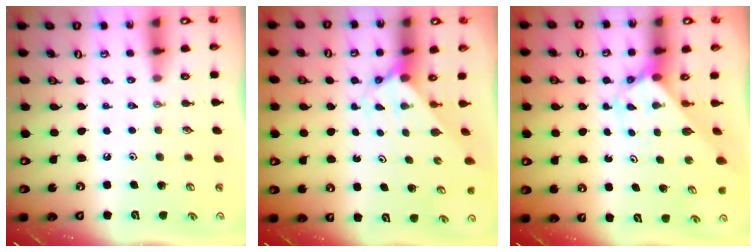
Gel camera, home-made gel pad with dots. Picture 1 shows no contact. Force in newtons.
{"total": 2.0, "press": 2.0, "slide": 0.2}
{"total": 2.5, "press": 2.5, "slide": 0.2}